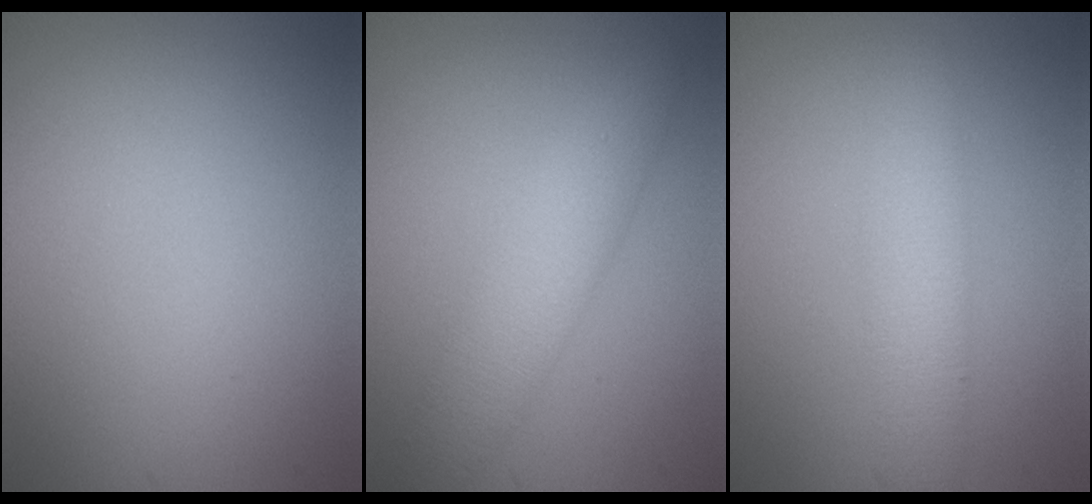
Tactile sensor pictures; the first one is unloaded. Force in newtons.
{"total": 4.1, "press": 4.1, "slide": 0.1}
{"total": 3.4, "press": 3.4, "slide": 0.1}